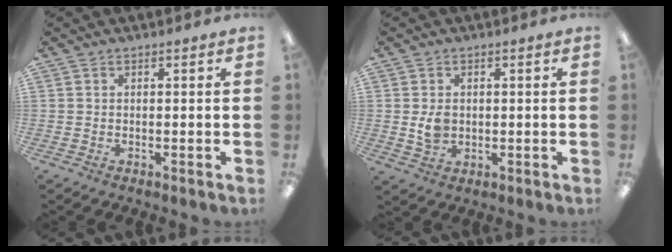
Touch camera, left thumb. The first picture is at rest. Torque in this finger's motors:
{"motor_torque": [-0.09, 0.28, 0.33, -0.33, 0.13]}